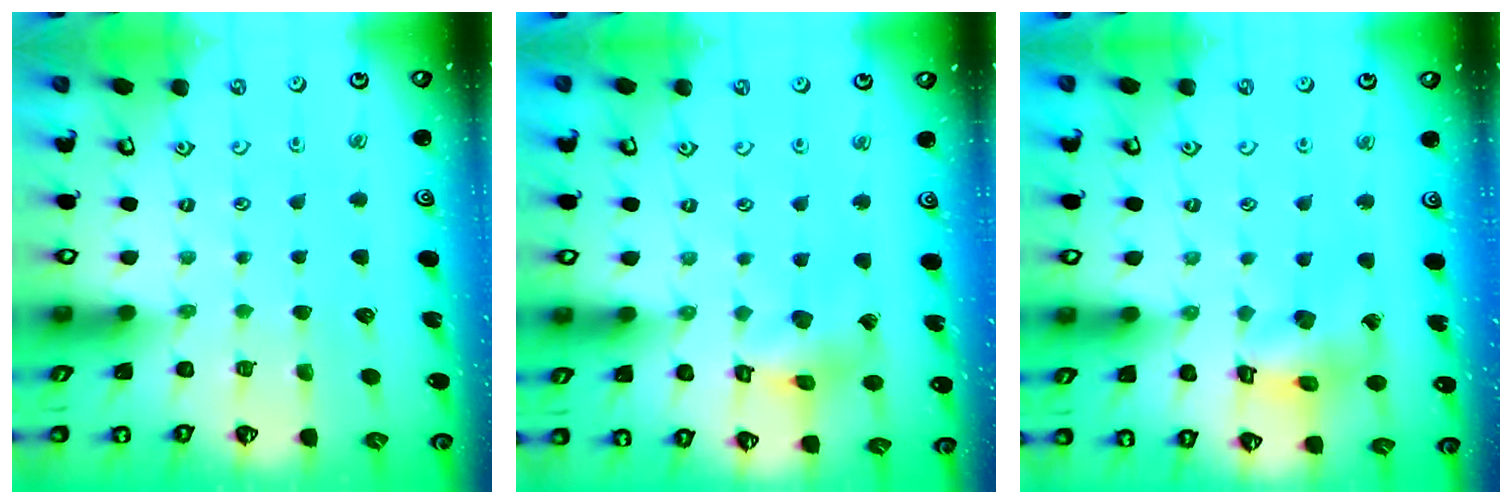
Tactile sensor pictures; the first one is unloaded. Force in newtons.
{"total": 8.3, "press": 8.3, "slide": 0.9}
{"total": 13.3, "press": 13.2, "slide": 1.7}